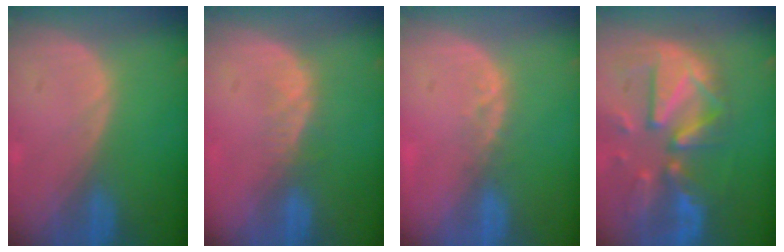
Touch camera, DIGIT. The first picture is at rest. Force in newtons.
{"total": 2.8, "press": 2.3, "slide": 1.7}
{"total": 2.1, "press": 1.8, "slide": 1.1}
{"total": 12.3, "press": 10.6, "slide": 6.2}